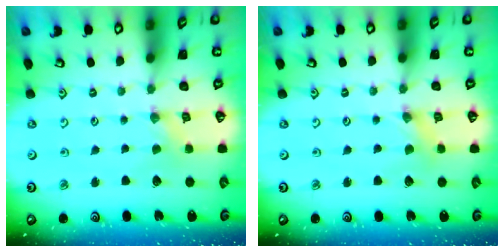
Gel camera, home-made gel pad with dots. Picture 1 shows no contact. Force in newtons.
{"total": 0.0}